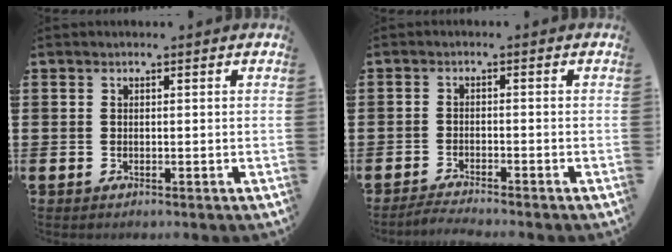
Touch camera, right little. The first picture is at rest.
{"total": 1.6, "force": [-1.6, -0.2, 0.4], "torque": [-0.006, 0.002, -0.031]}